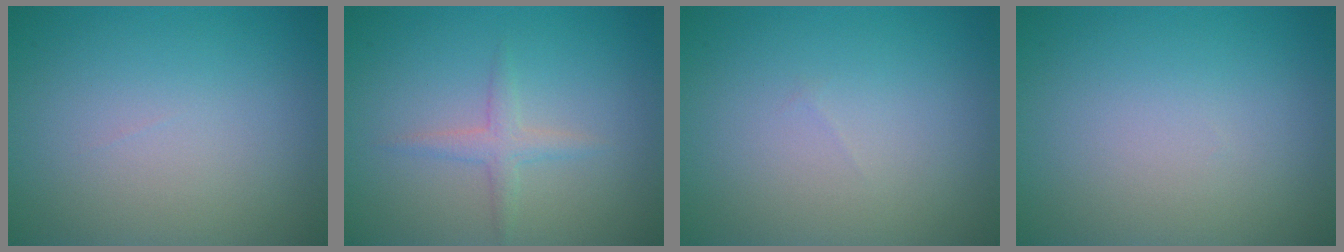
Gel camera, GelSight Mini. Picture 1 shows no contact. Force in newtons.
{"total": 1.6, "press": 1.6, "slide": 0.0}
{"total": 0.0}
{"total": 0.0}